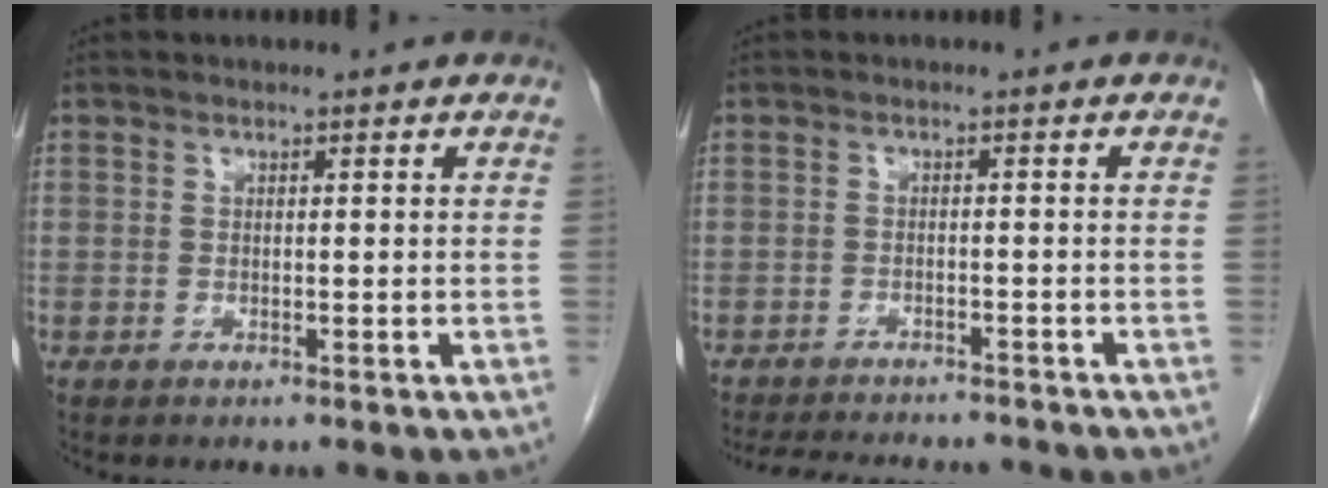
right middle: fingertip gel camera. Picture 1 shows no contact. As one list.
[{"total": 11.0, "force": [-10.1, 2.2, 3.8], "torque": [-0.066, -0.004, -0.135]}]